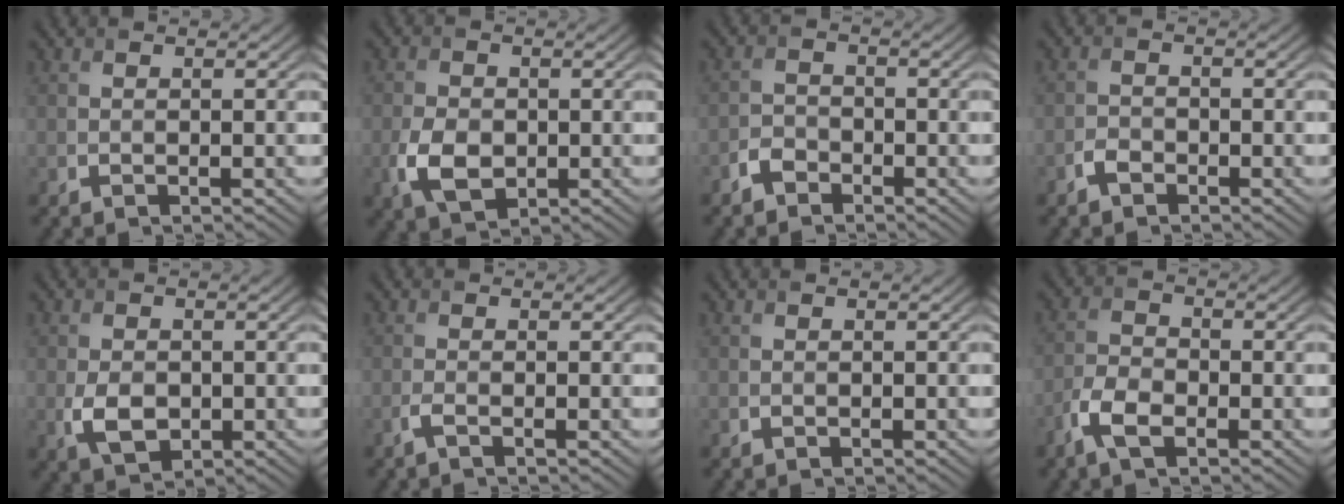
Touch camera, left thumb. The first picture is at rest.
{"total": 5.2, "force": [-1.3, 3.6, 3.6], "torque": [-0.083, -0.010, -0.027]}
{"total": 2.3, "force": [-1.8, 1.4, 0.7], "torque": [-0.012, 0.003, -0.044]}
{"total": 1.8, "force": [-1.3, 1.0, 0.8], "torque": [-0.014, 0.003, -0.029]}
{"total": 3.8, "force": [-0.7, 2.7, 2.7], "torque": [-0.063, -0.011, -0.011]}
{"total": 1.2, "force": [-0.7, 0.1, 1.0], "torque": [-0.023, 0.002, -0.020]}
{"total": 0.0}
{"total": 4.5, "force": [-2.6, 2.2, 3.0], "torque": [-0.068, -0.002, -0.062]}